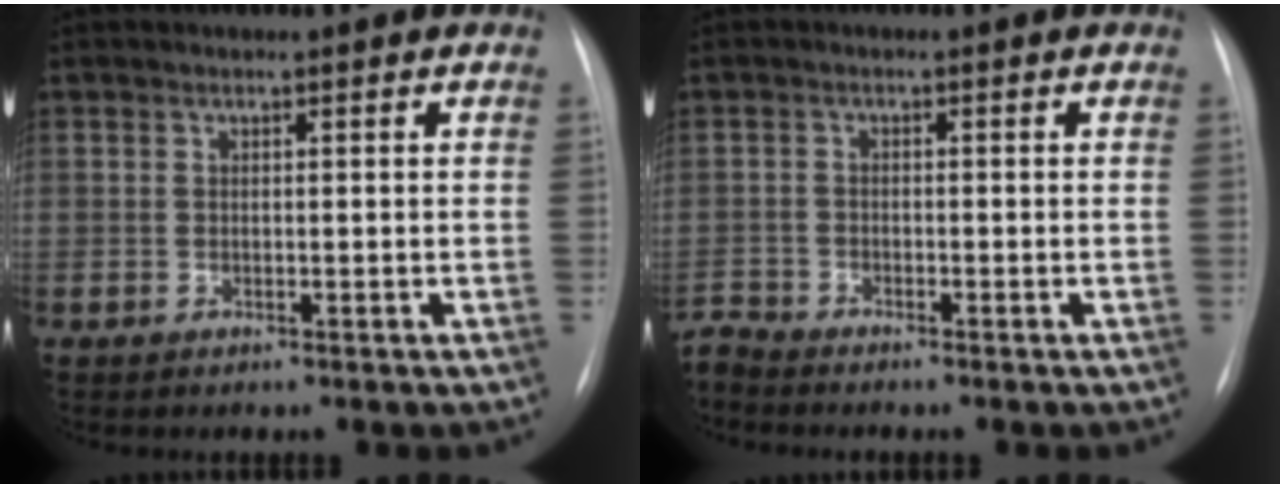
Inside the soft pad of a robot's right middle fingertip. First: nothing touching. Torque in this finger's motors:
{"motor_torque": [0.49, -1.65, 1.01, 0.21]}